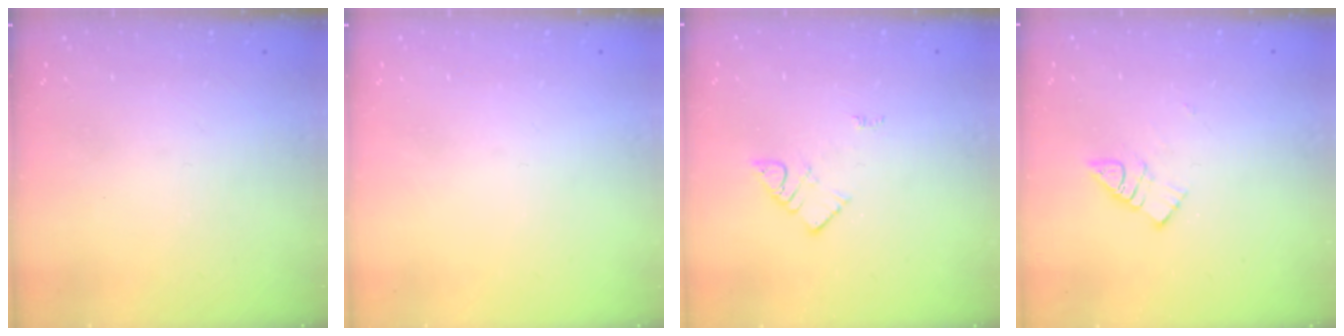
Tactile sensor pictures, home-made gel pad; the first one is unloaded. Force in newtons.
{"total": 0.0}
{"total": 3.2, "press": 3.2, "slide": 0.2}
{"total": 8.1, "press": 8.0, "slide": 0.5}